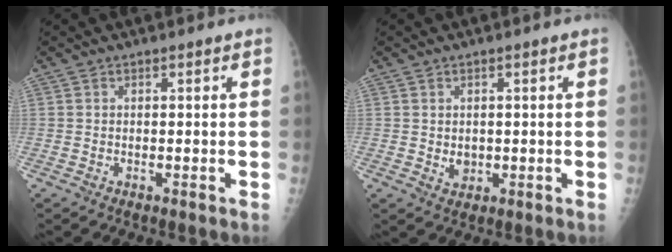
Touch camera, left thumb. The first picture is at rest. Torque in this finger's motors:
{"motor_torque": [-0.05, 0.16, 0.20, -0.07, 0.02]}